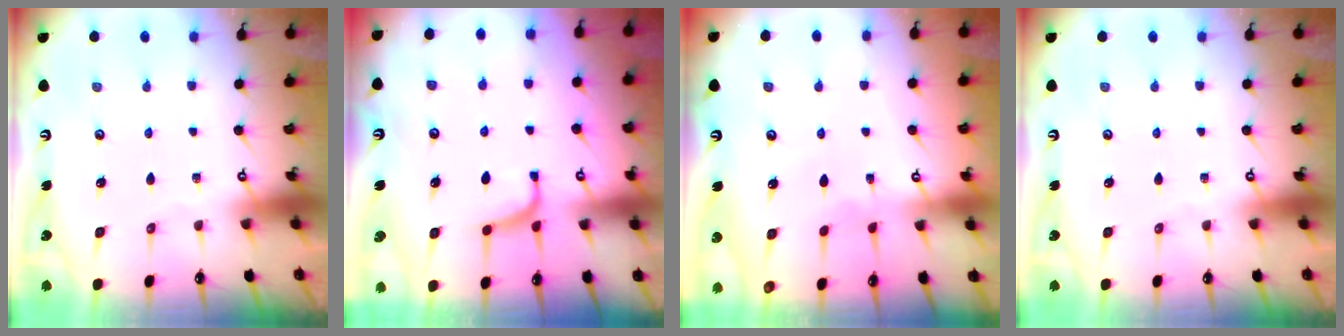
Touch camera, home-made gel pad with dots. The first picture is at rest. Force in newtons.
{"total": 2.4, "press": 2.4, "slide": 0.4}
{"total": 2.3, "press": 2.3, "slide": 0.2}
{"total": 0.0}